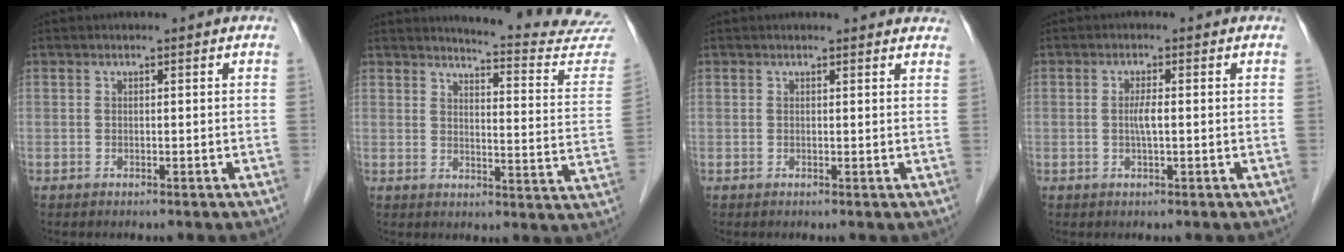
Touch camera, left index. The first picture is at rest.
{"total": 17.2, "force": [17.0, -0.5, 2.4], "torque": [-0.021, -0.133, 0.172]}
{"total": 5.9, "force": [5.6, 1.2, 1.5], "torque": [-0.007, 0.003, 0.042]}
{"total": 2.0, "force": [-0.2, 0.1, 2.0], "torque": [-0.040, -0.003, -0.005]}